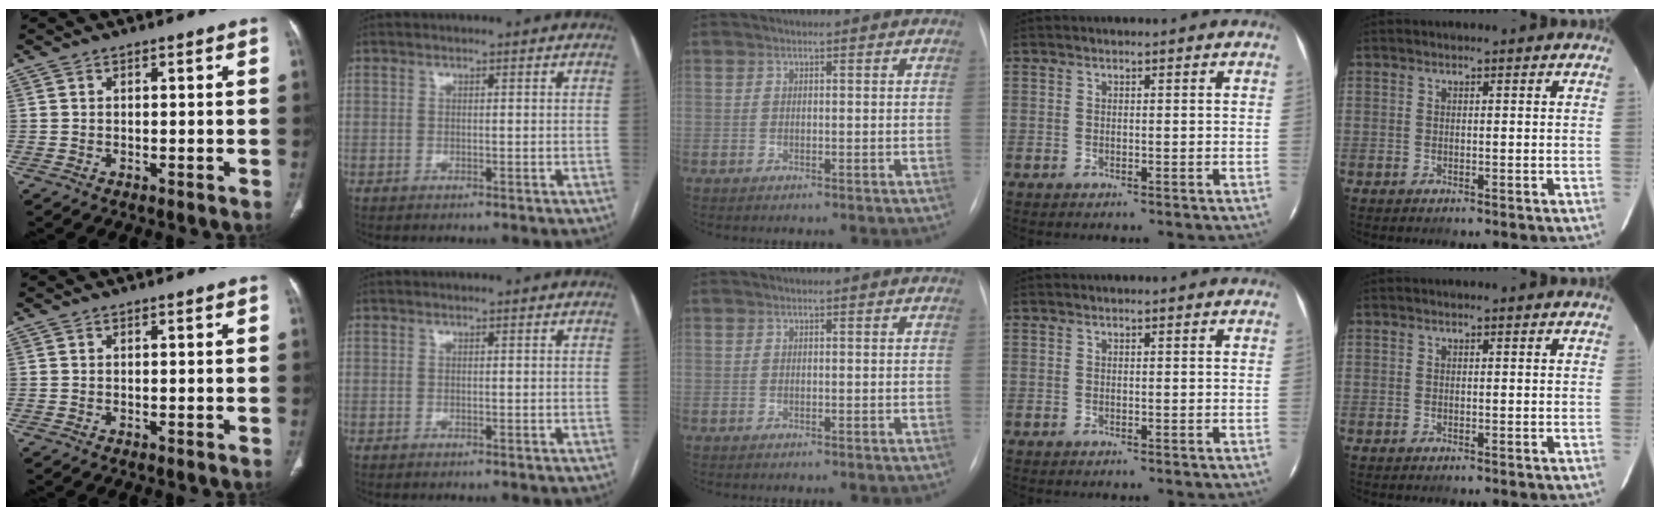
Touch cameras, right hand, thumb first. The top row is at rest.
{}